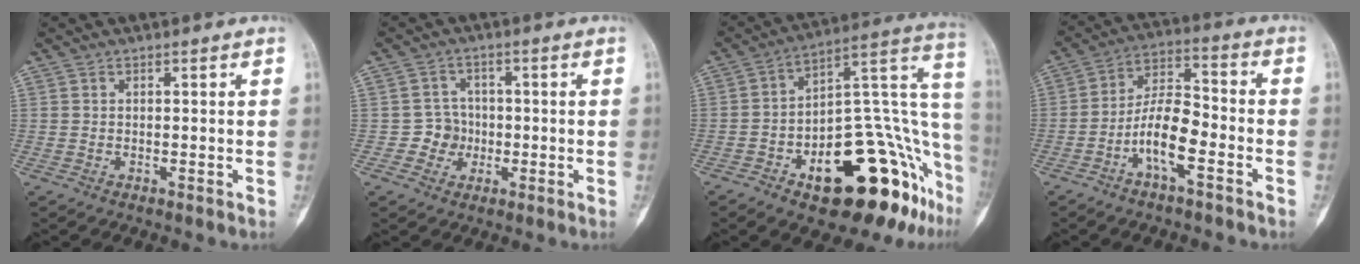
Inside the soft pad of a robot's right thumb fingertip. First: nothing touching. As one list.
[{"total": 4.2, "force": [-0.9, 4.0, 0.6], "torque": [0.023, 0.013, -0.023]}, {"total": 26.3, "force": [-11.8, 10.3, 21.1], "torque": [-0.188, 0.088, -0.166]}, {"total": 10.3, "force": [-4.5, 3.9, 8.5], "torque": [-0.158, 0.045, -0.087]}]